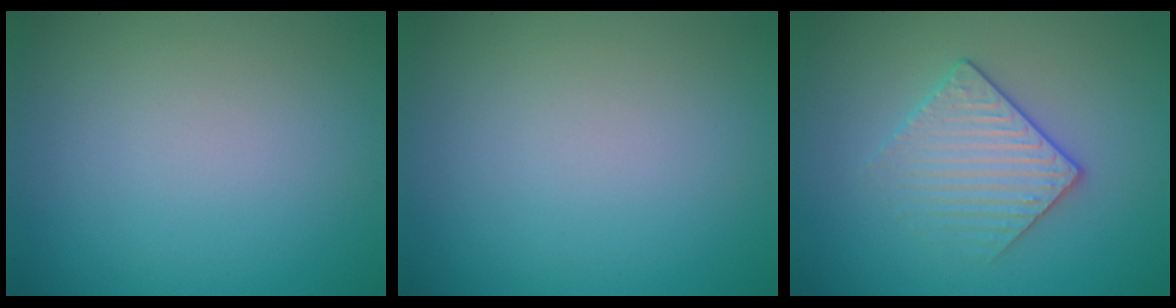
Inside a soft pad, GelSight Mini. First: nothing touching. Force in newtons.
{"total": 0.0}
{"total": 3.1, "press": 2.9, "slide": 1.2}